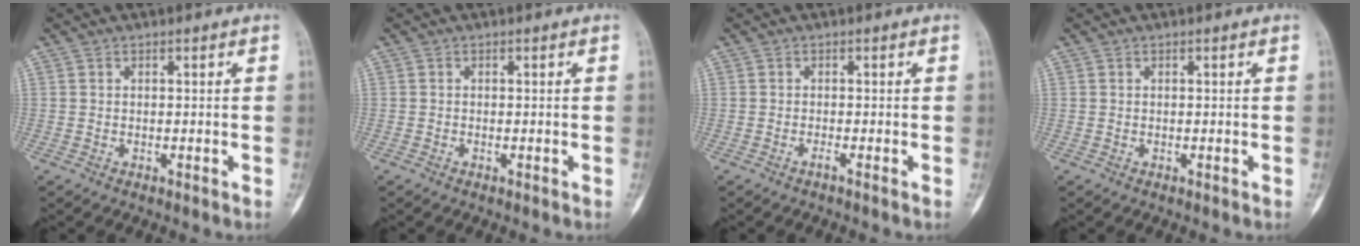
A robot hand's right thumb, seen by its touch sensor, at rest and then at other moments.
{"total": 0.0}
{"total": 0.6, "force": [-0.5, -0.2, 0.4], "torque": [-0.009, -0.001, -0.010]}
{"total": 0.0}